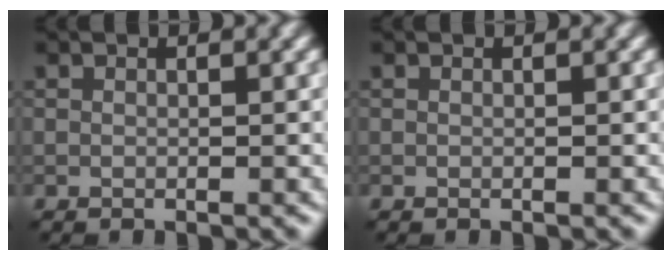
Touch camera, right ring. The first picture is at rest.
{"total": 0.0}